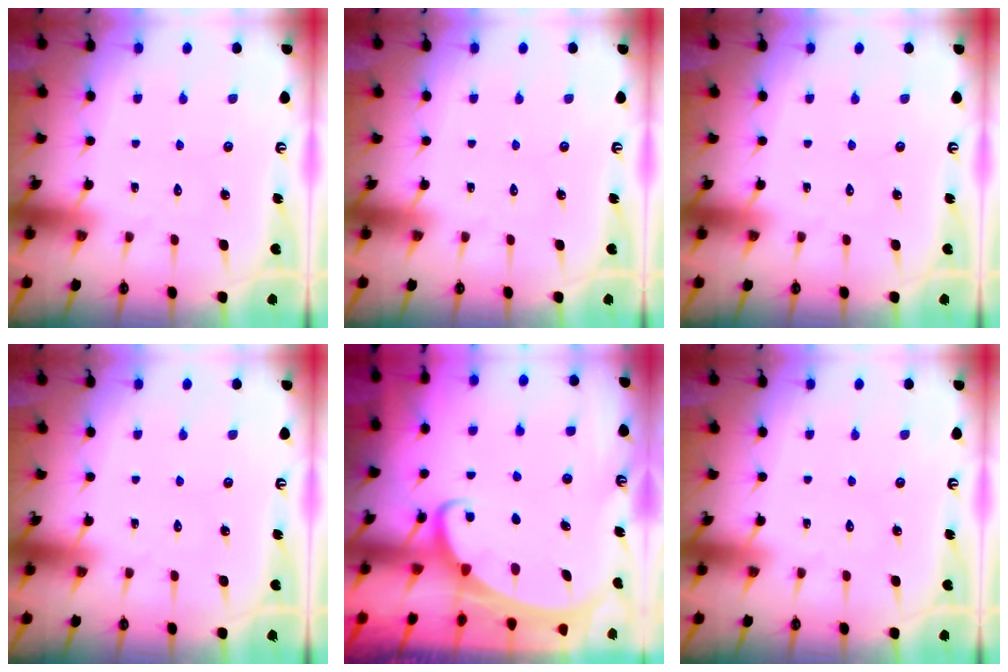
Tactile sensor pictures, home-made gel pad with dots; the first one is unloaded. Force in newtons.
{"total": 0.0}
{"total": 0.0}
{"total": 0.0}
{"total": 2.2, "press": 2.1, "slide": 0.2}
{"total": 0.0}